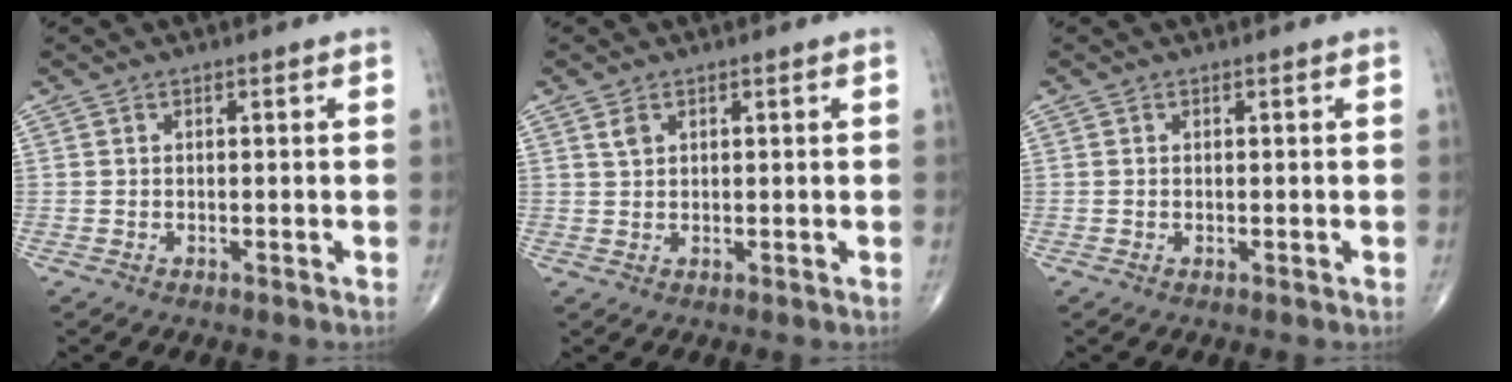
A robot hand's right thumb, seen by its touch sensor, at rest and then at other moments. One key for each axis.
{"total": 1.7, "fx": 0.9, "fy": 1.0, "fz": 0.9, "tx": -0.014, "ty": 0.000, "tz": 0.020}
{"total": 0.0}